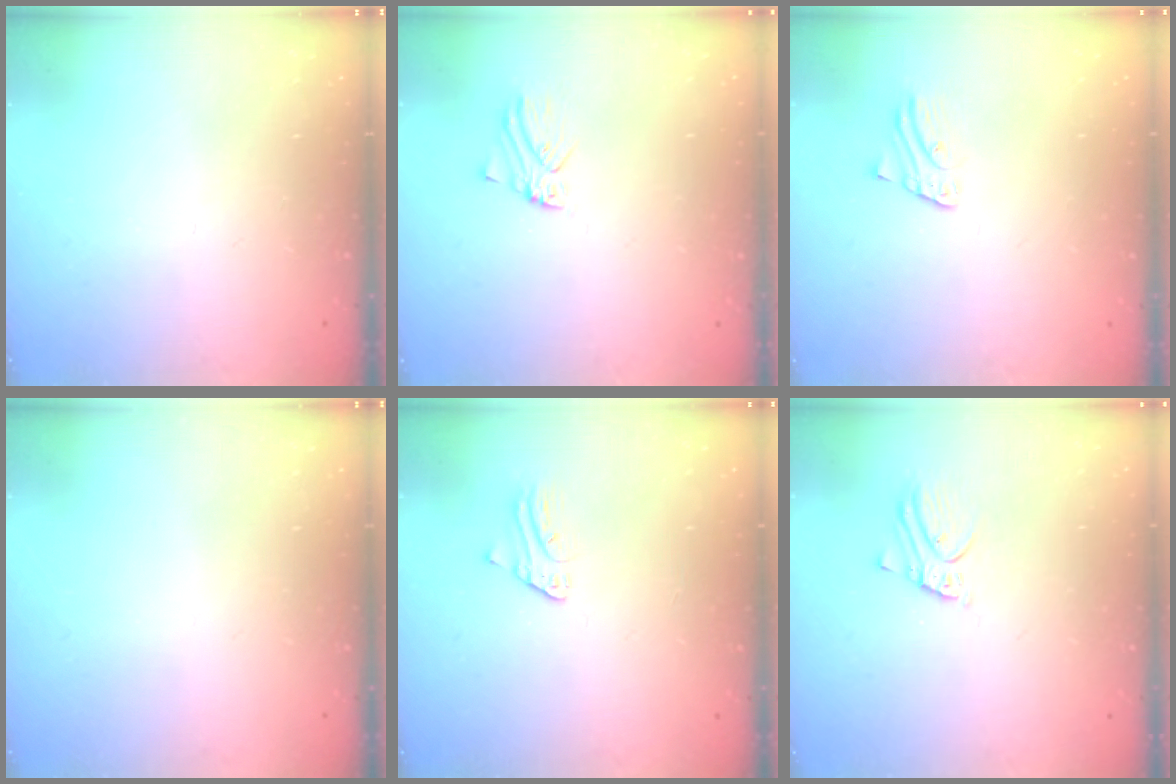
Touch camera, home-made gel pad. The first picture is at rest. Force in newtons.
{"total": 0.0}
{"total": 1.4, "press": 1.4, "slide": 0.1}
{"total": 0.0}
{"total": 2.2, "press": 2.2, "slide": 0.3}
{"total": 2.7, "press": 2.7, "slide": 0.1}